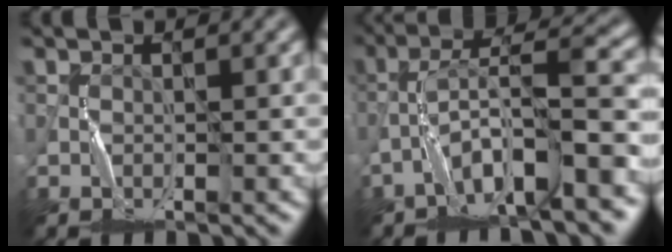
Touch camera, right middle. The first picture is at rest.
{"total": 8.8, "force": [-4.4, 1.9, 7.3], "torque": [-0.124, 0.025, -0.081]}